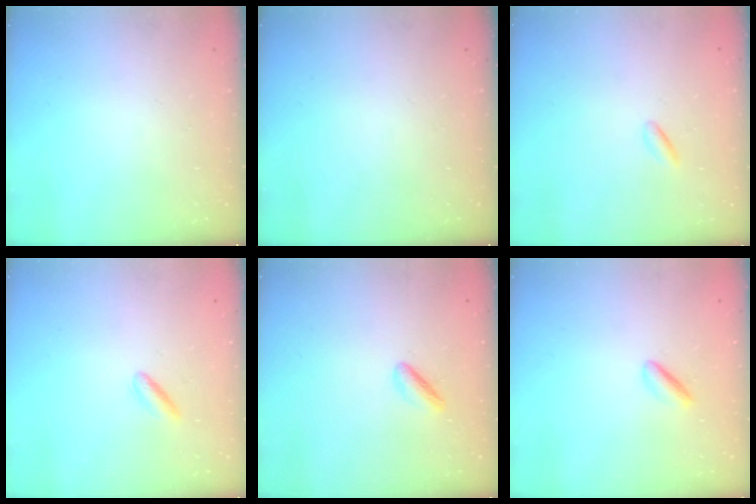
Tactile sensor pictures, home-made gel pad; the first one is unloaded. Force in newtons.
{"total": 0.0}
{"total": 0.9, "press": 0.7, "slide": 0.5}
{"total": 3.2, "press": 2.9, "slide": 1.3}
{"total": 1.9, "press": 1.6, "slide": 1.1}
{"total": 1.8, "press": 1.7, "slide": 0.6}